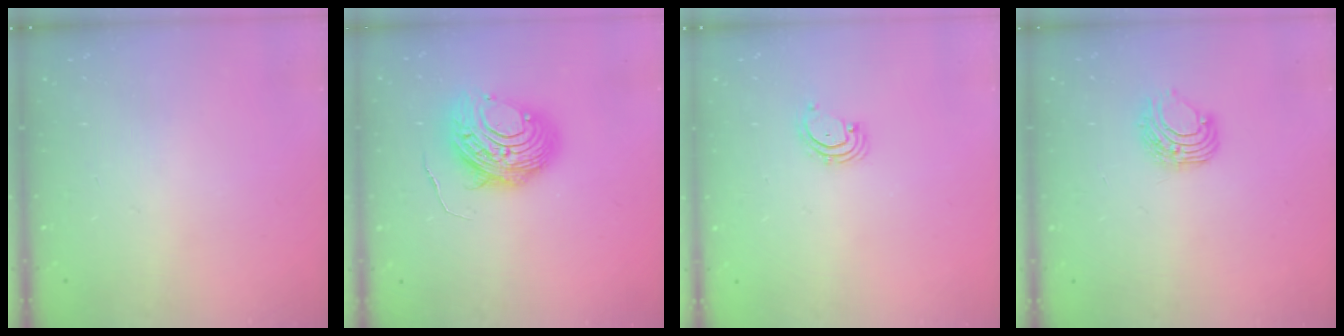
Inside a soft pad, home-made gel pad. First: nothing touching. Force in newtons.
{"total": 11.3, "press": 11.3, "slide": 1.2}
{"total": 2.3, "press": 2.3, "slide": 0.5}
{"total": 7.5, "press": 7.5, "slide": 0.7}